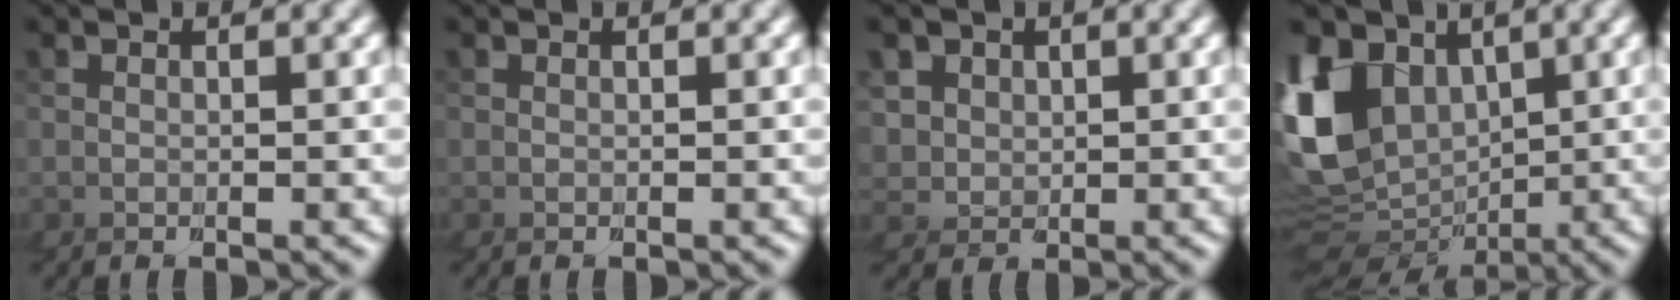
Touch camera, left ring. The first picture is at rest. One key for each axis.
{"total": 0.0}
{"total": 6.1, "fx": 2.1, "fy": 5.6, "fz": -0.8, "tx": -0.036, "ty": -0.018, "tz": 0.034}
{"total": 7.1, "fx": 1.1, "fy": 6.3, "fz": 3.1, "tx": -0.093, "ty": -0.003, "tz": 0.014}